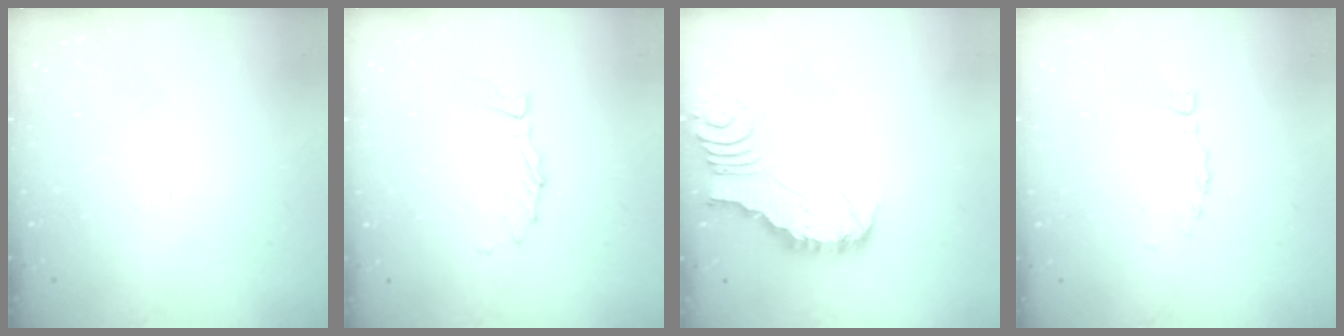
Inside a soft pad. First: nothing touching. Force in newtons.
{"total": 5.4, "press": 5.4, "slide": 0.3}
{"total": 3.0, "press": 3.0, "slide": 0.2}
{"total": 0.0}